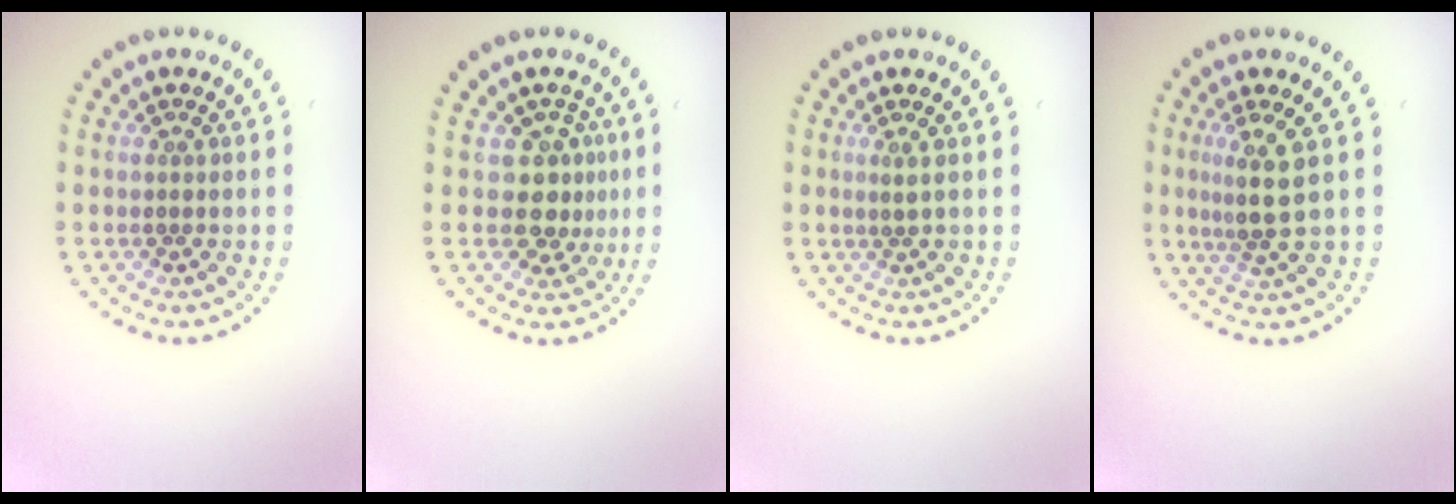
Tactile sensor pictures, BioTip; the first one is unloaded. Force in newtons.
{"total": 2.9, "press": 2.4, "slide": 1.6}
{"total": 0.6, "press": 0.2, "slide": 0.6}
{"total": 3.0, "press": 2.3, "slide": 1.9}